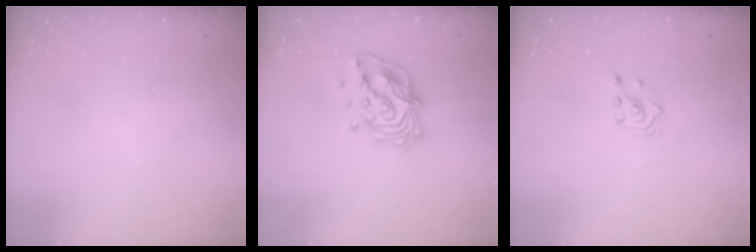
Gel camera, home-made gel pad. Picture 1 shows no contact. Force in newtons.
{"total": 15.0, "press": 14.8, "slide": 1.9}
{"total": 2.5, "press": 2.3, "slide": 1.0}